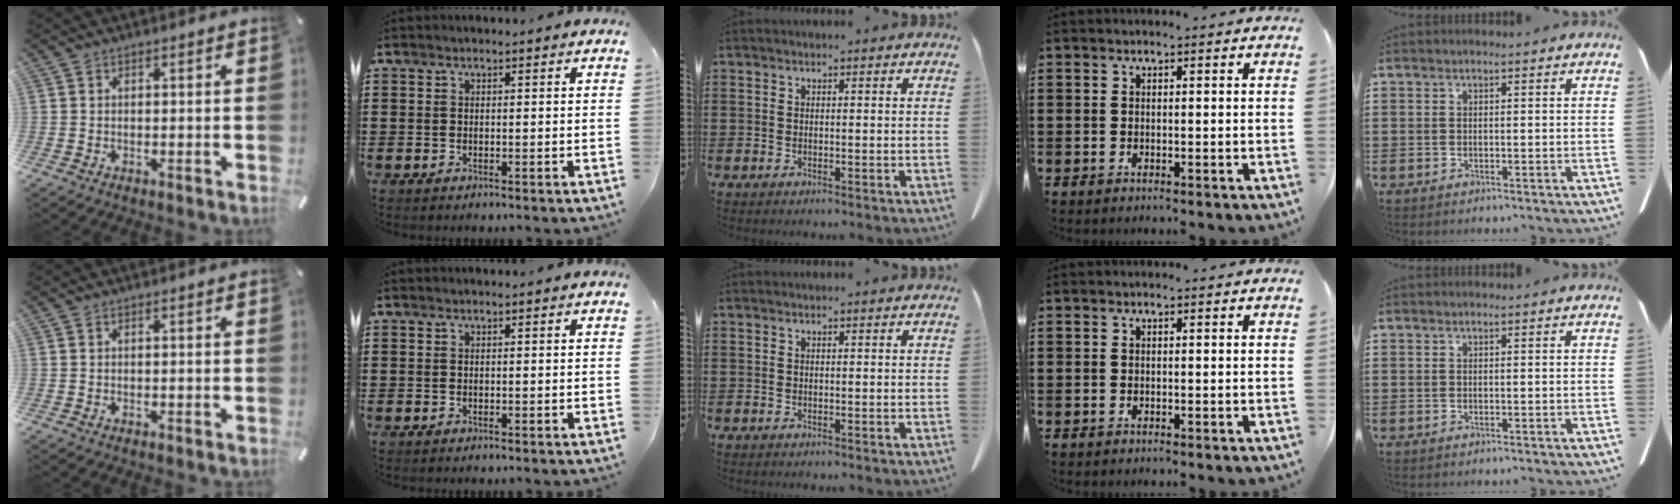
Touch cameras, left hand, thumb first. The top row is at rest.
{}